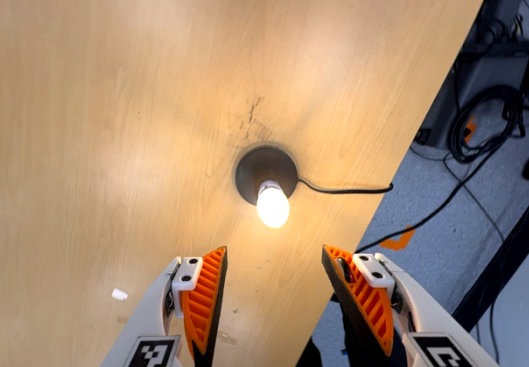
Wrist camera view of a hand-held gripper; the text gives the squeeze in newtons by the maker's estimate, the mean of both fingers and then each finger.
{"total": 0.0}